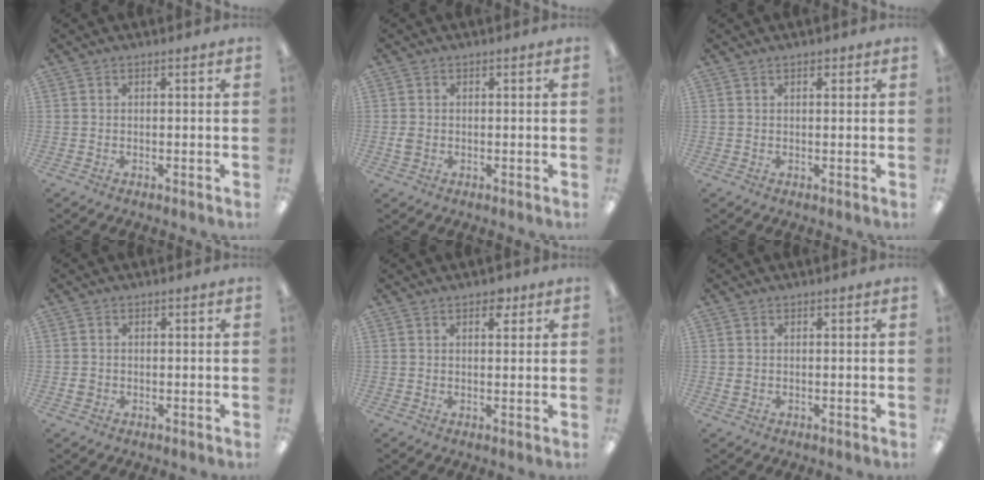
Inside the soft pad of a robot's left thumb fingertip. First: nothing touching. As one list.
[{"total": 1.9, "force": [-0.4, 1.7, 0.7], "torque": [-0.005, 0.001, -0.010]}, {"total": 1.0, "force": [0.7, 0.7, 0.3], "torque": [-0.001, -0.002, 0.011]}, {"total": 1.4, "force": [-0.2, 1.3, -0.1], "torque": [-0.001, 0.005, -0.005]}, {"total": 3.3, "force": [2.2, 1.9, 1.7], "torque": [-0.007, -0.009, 0.032]}, {"total": 0.7, "force": [0.1, 0.7, -0.1], "torque": [-0.001, 0.004, 0.002]}]